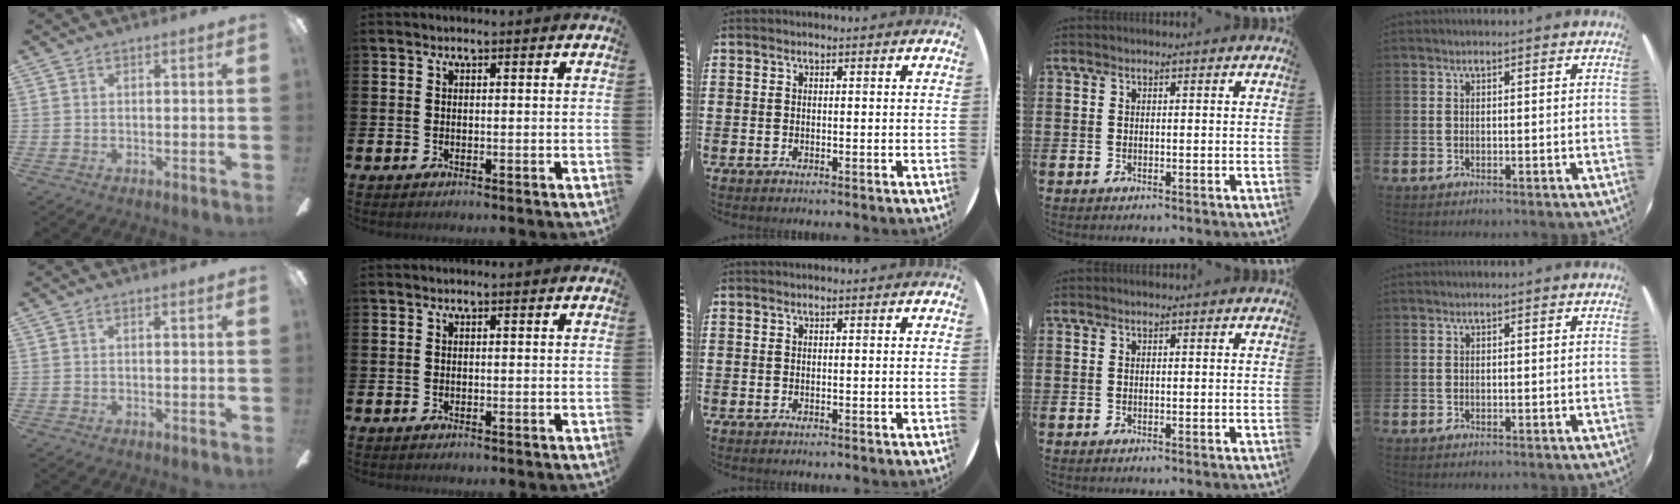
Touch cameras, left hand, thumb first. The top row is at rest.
{}